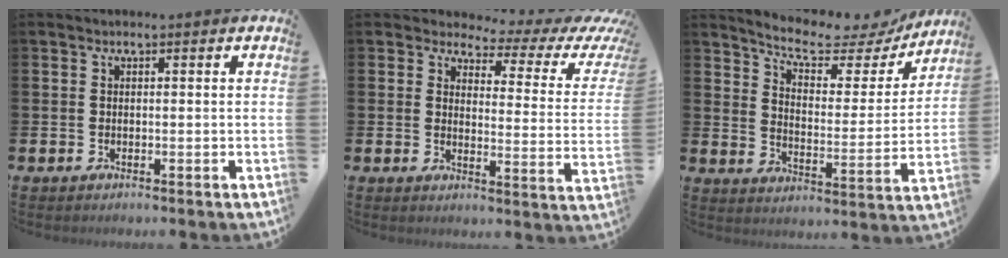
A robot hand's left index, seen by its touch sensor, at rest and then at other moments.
{"total": 2.8, "force": [2.1, 1.5, 1.2], "torque": [-0.026, -0.030, 0.021]}
{"total": 7.4, "force": [6.6, 2.4, 2.5], "torque": [-0.070, -0.050, 0.106]}